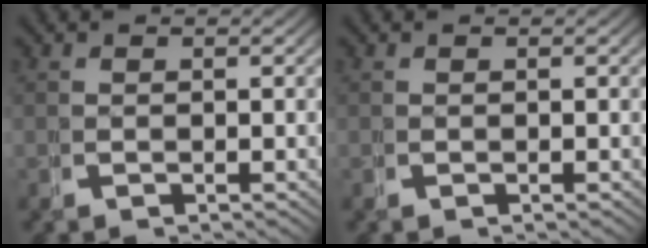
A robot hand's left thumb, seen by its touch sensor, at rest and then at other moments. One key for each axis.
{"total": 0.0}